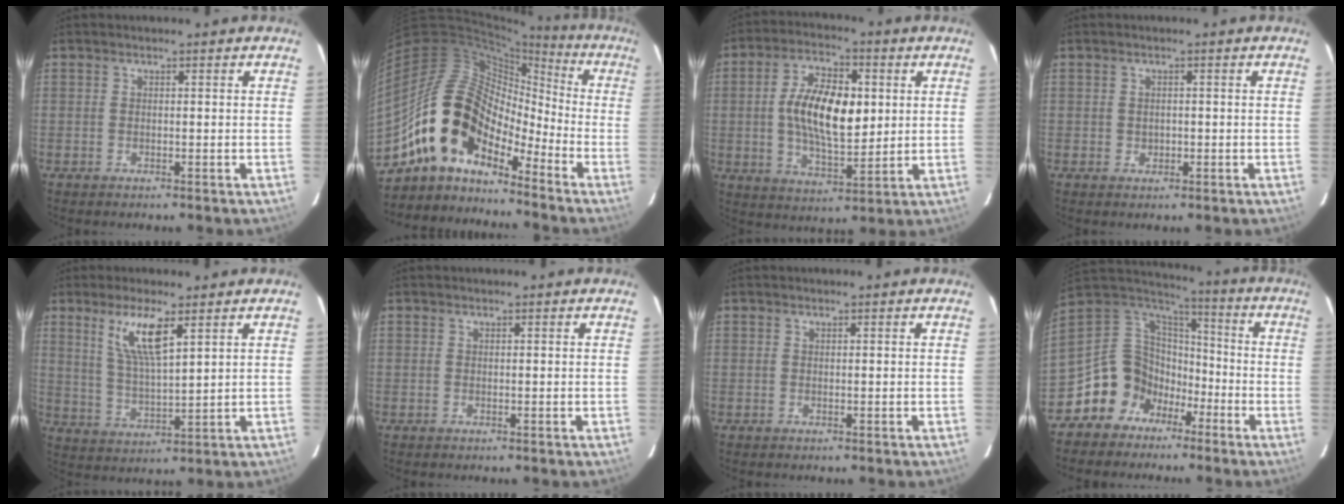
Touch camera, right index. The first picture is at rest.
{"total": 14.7, "force": [-10.3, 7.6, 7.1], "torque": [-0.126, 0.015, -0.203]}
{"total": 13.3, "force": [1.5, 6.2, 11.7], "torque": [-0.221, 0.009, 0.028]}
{"total": 1.4, "force": [-0.2, 1.4, 0.4], "torque": [-0.002, 0.001, -0.001]}
{"total": 8.6, "force": [4.5, 1.6, 7.2], "torque": [-0.138, -0.007, 0.096]}
{"total": 0.0}
{"total": 0.0}
{"total": 14.1, "force": [-7.5, 11.3, 3.8], "torque": [-0.104, 0.038, -0.135]}